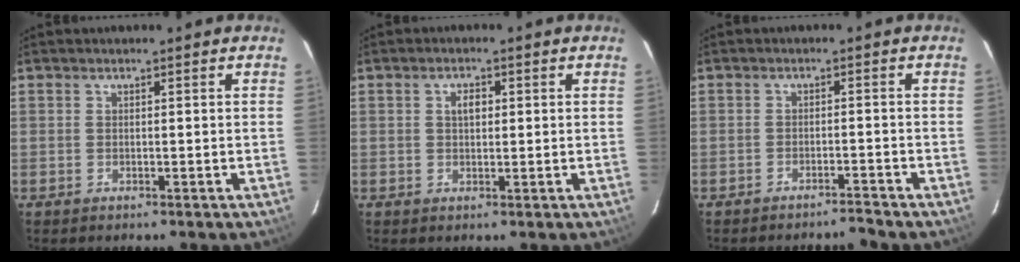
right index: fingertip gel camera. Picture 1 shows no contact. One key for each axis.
{"total": 2.4, "fx": 0.6, "fy": 1.5, "fz": 1.8, "tx": -0.029, "ty": 0.007, "tz": 0.009}
{"total": 2.3, "fx": -2.3, "fy": -0.1, "fz": 0.3, "tx": -0.014, "ty": 0.001, "tz": -0.033}